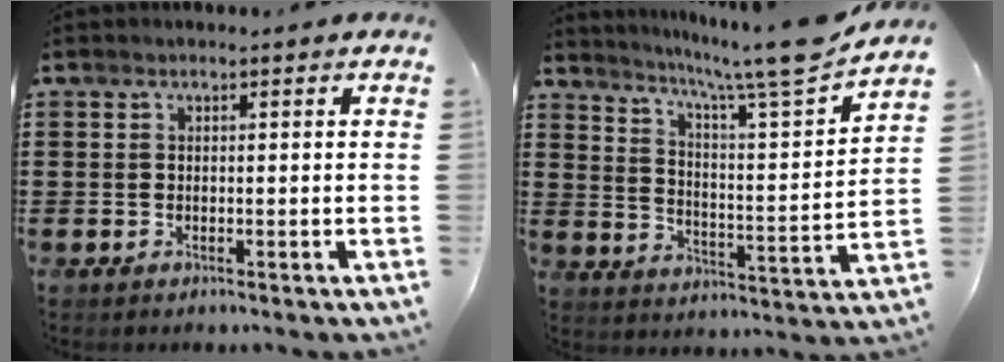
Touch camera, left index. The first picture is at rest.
{"total": 8.6, "force": [7.5, -0.9, 4.1], "torque": [-0.085, -0.064, 0.115]}